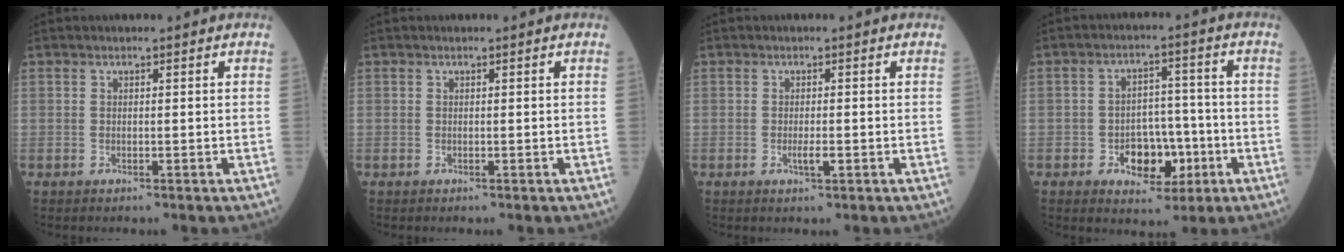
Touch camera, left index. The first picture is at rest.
{"total": 0.0}
{"total": 1.5, "force": [-0.5, 0.2, 1.4], "torque": [-0.026, -0.001, -0.008]}
{"total": 7.4, "force": [-2.8, 4.8, 4.9], "torque": [-0.075, 0.016, -0.038]}